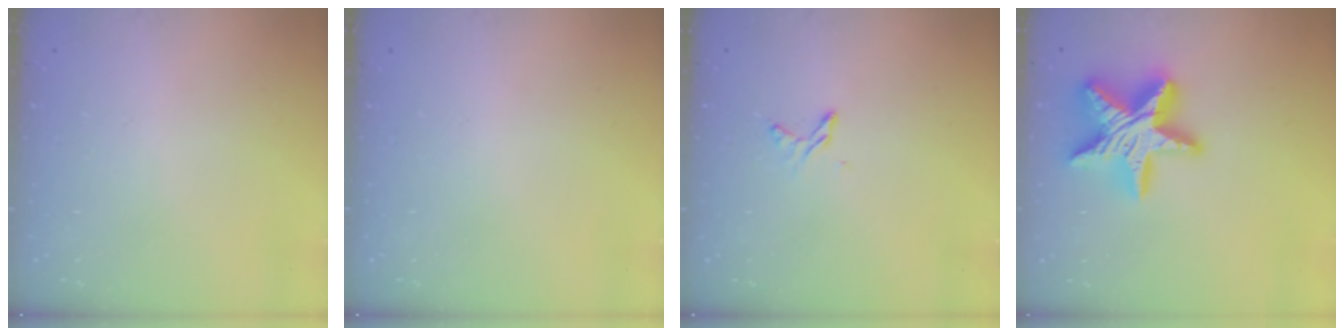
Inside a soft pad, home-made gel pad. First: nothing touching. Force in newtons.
{"total": 0.0}
{"total": 4.2, "press": 4.1, "slide": 0.4}
{"total": 21.2, "press": 21.1, "slide": 1.9}